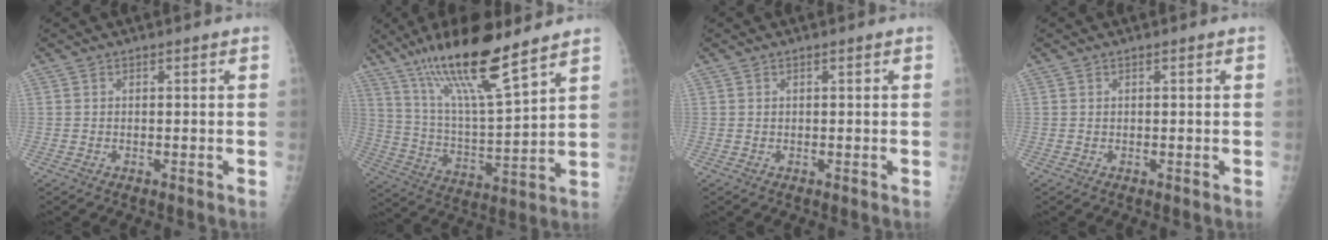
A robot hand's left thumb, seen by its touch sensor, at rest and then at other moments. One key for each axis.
{"total": 18.4, "fx": 12.8, "fy": 2.9, "fz": 13.0, "tx": -0.221, "ty": -0.062, "tz": 0.236}
{"total": 0.0}
{"total": 0.0}